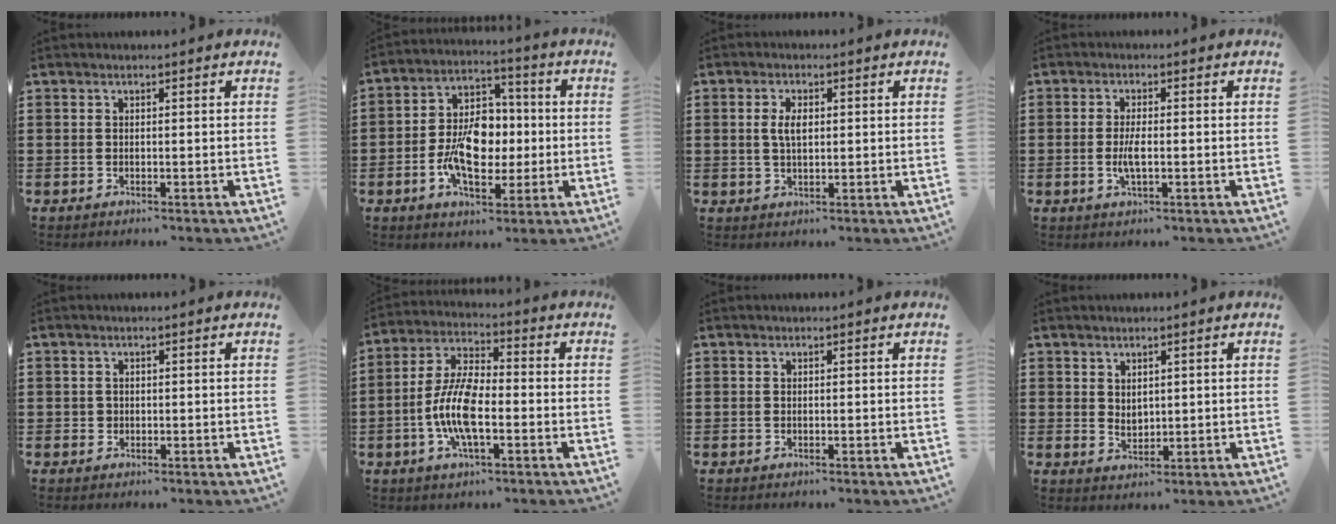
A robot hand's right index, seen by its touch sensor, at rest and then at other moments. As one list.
[{"total": 9.9, "force": [-1.5, 6.2, 7.6], "torque": [-0.155, 0.002, -0.036]}, {"total": 3.2, "force": [0.5, 1.5, 2.8], "torque": [-0.058, 0.007, 0.008]}, {"total": 3.2, "force": [-0.6, 1.0, 3.0], "torque": [-0.067, -0.003, -0.016]}, {"total": 0.8, "force": [0.2, 0.7, 0.2], "torque": [-0.004, 0.005, 0.003]}, {"total": 9.6, "force": [-2.3, 3.7, 8.5], "torque": [-0.199, -0.010, -0.051]}, {"total": 0.0}, {"total": 2.0, "force": [1.5, 1.3, 0.6], "torque": [-0.015, 0.005, 0.028]}]